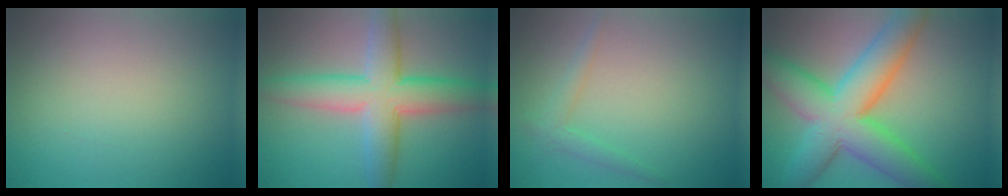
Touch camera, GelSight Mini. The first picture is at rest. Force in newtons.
{"total": 7.3, "press": 7.3, "slide": 0.2}
{"total": 1.6, "press": 1.6, "slide": 0.1}
{"total": 10.3, "press": 10.3, "slide": 0.4}